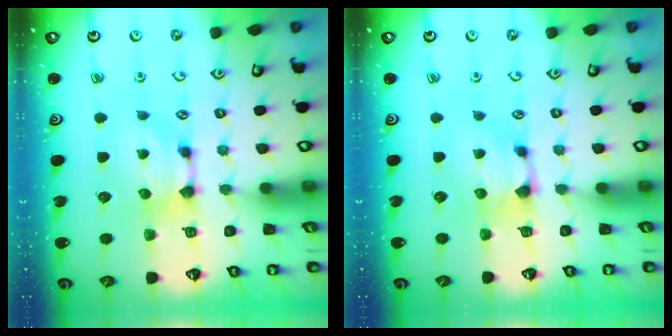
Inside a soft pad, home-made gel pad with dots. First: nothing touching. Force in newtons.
{"total": 0.0}